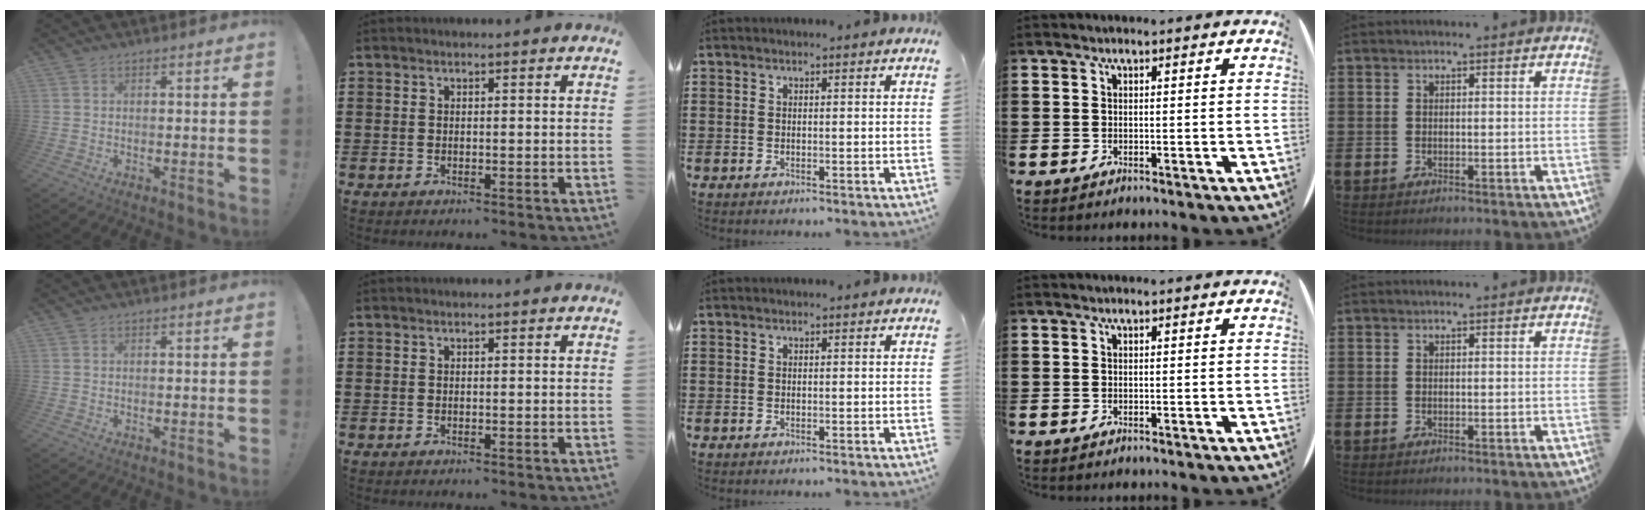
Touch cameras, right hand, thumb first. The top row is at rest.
{}